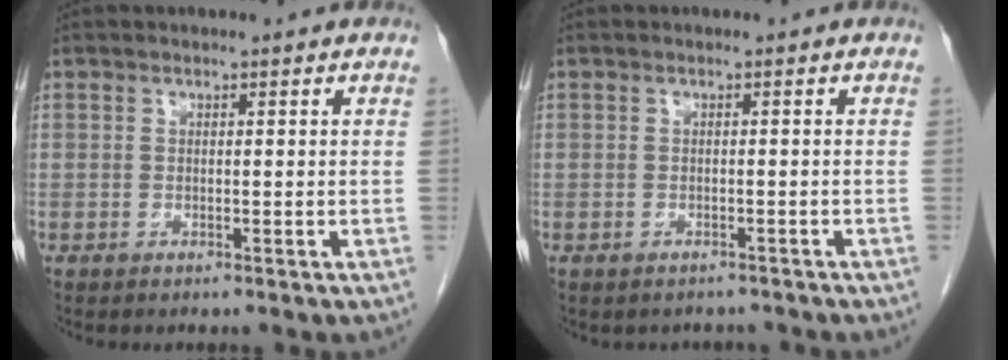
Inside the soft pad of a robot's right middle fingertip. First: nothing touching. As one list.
[{"total": 1.9, "force": [-1.7, 0.9, 0.0], "torque": [-0.001, 0.001, -0.024]}]